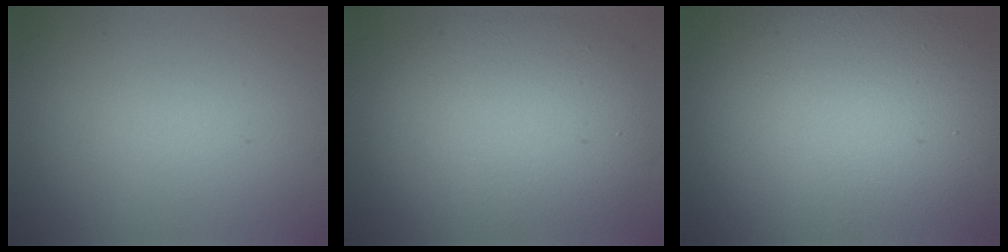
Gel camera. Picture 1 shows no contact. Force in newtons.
{"total": 9.8, "press": 9.8, "slide": 0.6}
{"total": 16.9, "press": 16.8, "slide": 1.4}